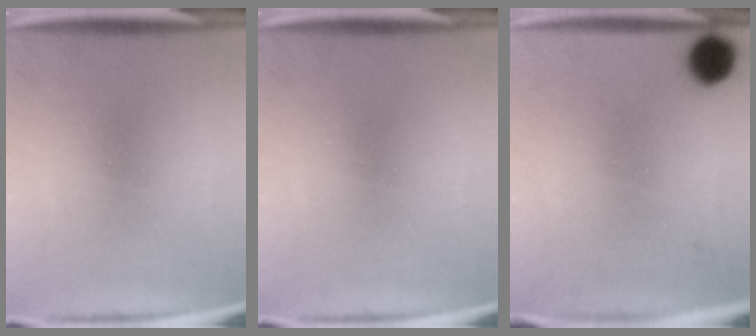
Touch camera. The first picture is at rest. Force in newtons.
{"total": 0.0}
{"total": 5.3}